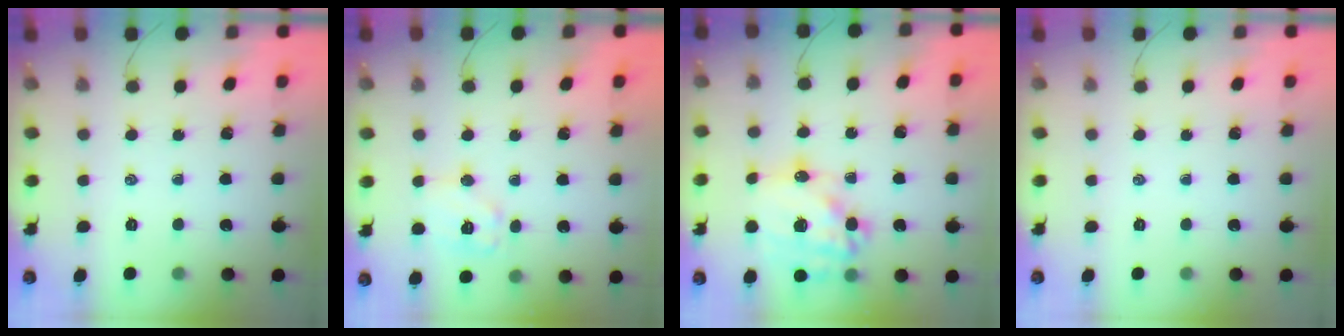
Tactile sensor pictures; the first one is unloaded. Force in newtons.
{"total": 9.7, "press": 9.6, "slide": 1.2}
{"total": 20.4, "press": 20.0, "slide": 4.2}
{"total": 0.0}